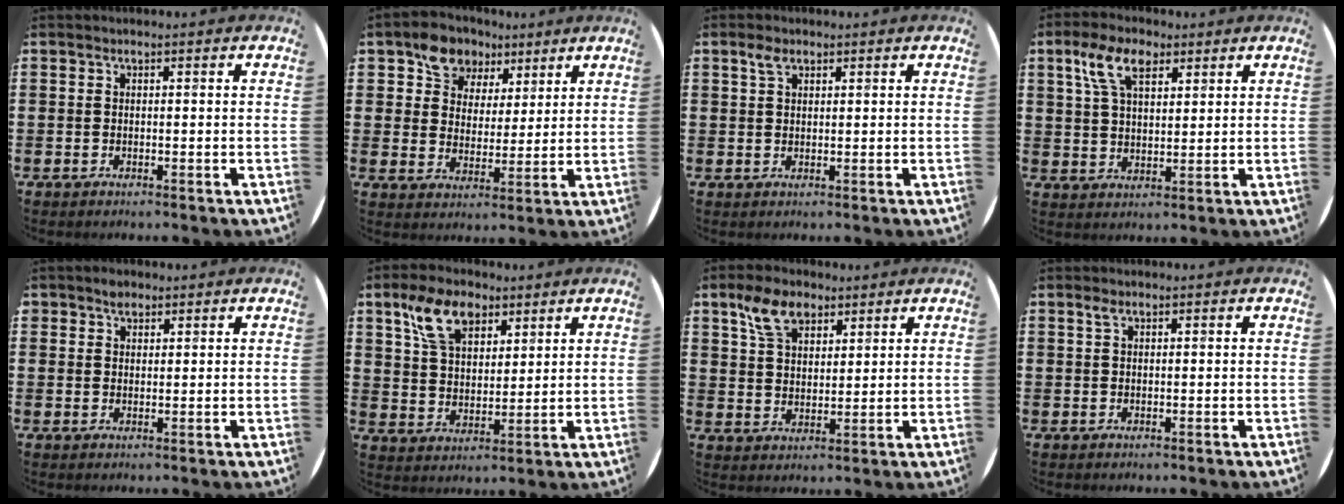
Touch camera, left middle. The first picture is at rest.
{"total": 7.7, "force": [5.5, 5.2, 1.2], "torque": [-0.052, -0.003, 0.103]}
{"total": 1.9, "force": [1.3, 1.1, 0.9], "torque": [-0.014, 0.001, 0.022]}
{"total": 6.8, "force": [4.1, 3.4, 4.2], "torque": [-0.096, 0.013, 0.074]}
{"total": 1.8, "force": [1.5, 1.0, 0.2], "torque": [0.002, 0.000, 0.027]}
{"total": 8.4, "force": [5.6, 4.6, 4.4], "torque": [-0.099, 0.004, 0.104]}
{"total": 6.5, "force": [4.4, 3.6, 3.2], "torque": [-0.070, 0.003, 0.081]}
{"total": 0.9, "force": [0.6, 0.4, 0.6], "torque": [-0.014, 0.004, 0.010]}